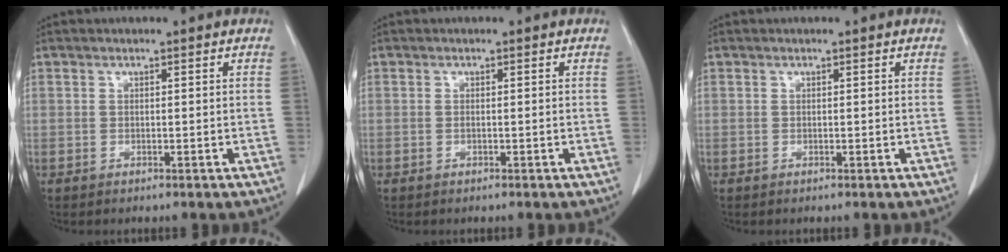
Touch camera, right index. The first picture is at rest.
{"total": 0.5, "force": [-0.1, 0.0, 0.5], "torque": [-0.012, -0.001, 0.000]}
{"total": 0.0}